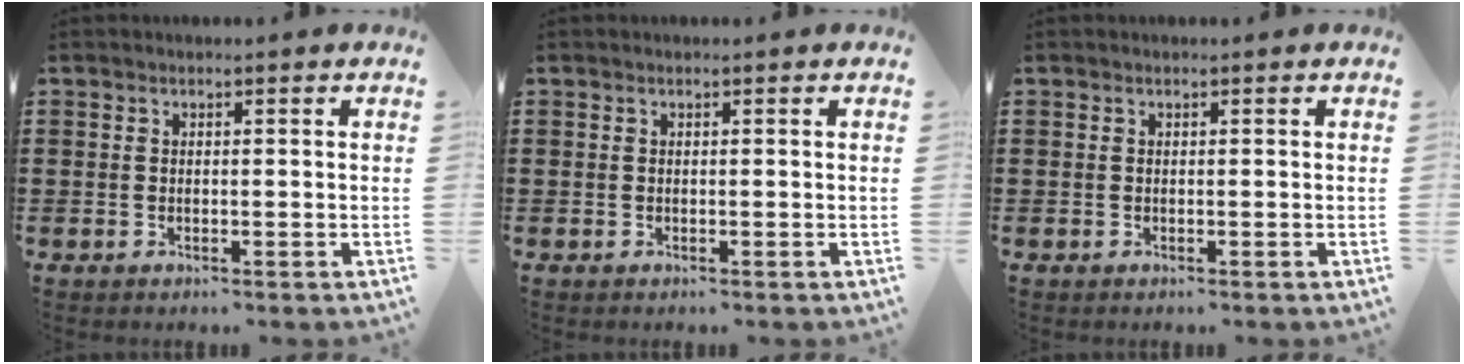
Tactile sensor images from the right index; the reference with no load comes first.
{"total": 0.0}
{"total": 0.0}